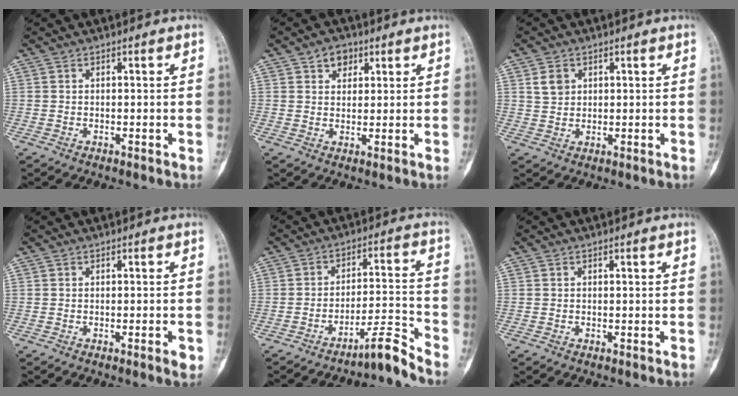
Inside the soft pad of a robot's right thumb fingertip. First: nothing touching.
{"total": 4.1, "force": [2.2, 3.0, 1.8], "torque": [-0.006, -0.008, 0.033]}
{"total": 3.4, "force": [1.5, 2.7, 1.5], "torque": [-0.016, -0.004, 0.032]}
{"total": 1.9, "force": [-0.8, 0.3, 1.7], "torque": [-0.025, -0.003, -0.011]}
{"total": 6.3, "force": [-5.7, -0.6, 2.5], "torque": [-0.039, 0.071, -0.094]}
{"total": 0.0}